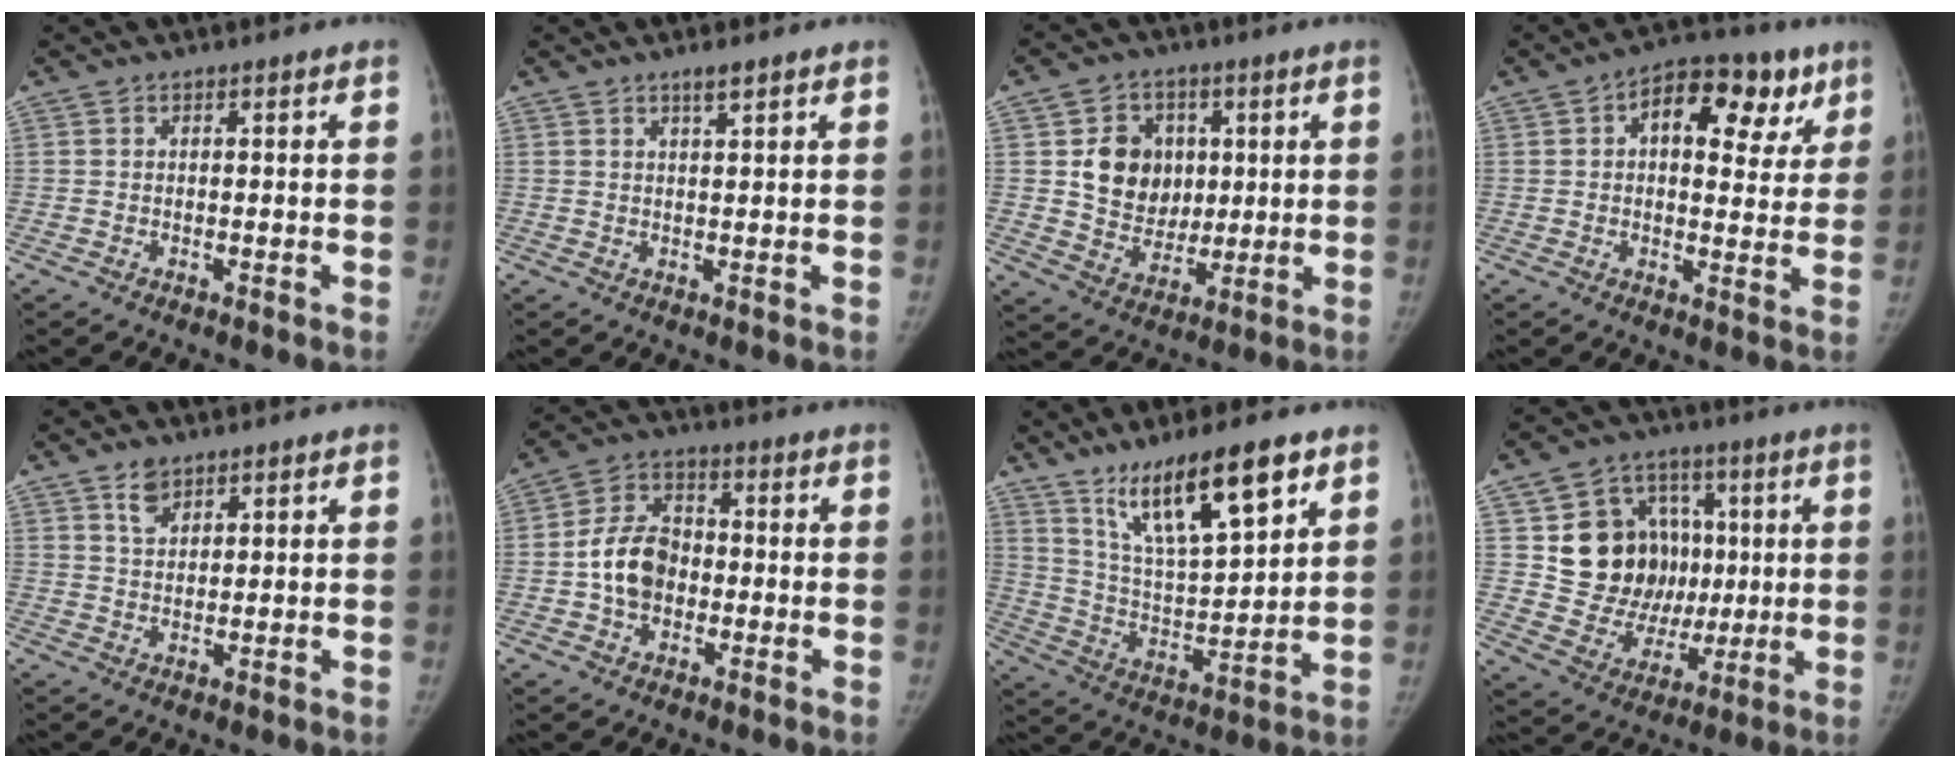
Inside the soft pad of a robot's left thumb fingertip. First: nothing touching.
{"total": 2.0, "force": [1.5, 0.3, 1.3], "torque": [-0.018, -0.009, 0.026]}
{"total": 11.3, "force": [2.4, 9.7, 5.3], "torque": [-0.036, -0.007, 0.053]}
{"total": 14.2, "force": [5.9, 8.2, 9.9], "torque": [-0.090, 0.006, 0.078]}
{"total": 3.5, "force": [2.4, 2.0, 1.6], "torque": [-0.014, -0.013, 0.047]}
{"total": 9.7, "force": [-1.3, 7.4, 6.1], "torque": [-0.085, 0.027, -0.030]}
{"total": 17.4, "force": [10.9, 4.7, 12.8], "torque": [-0.197, -0.051, 0.205]}
{"total": 17.3, "force": [2.7, 14.7, 8.7], "torque": [-0.085, 0.005, 0.069]}